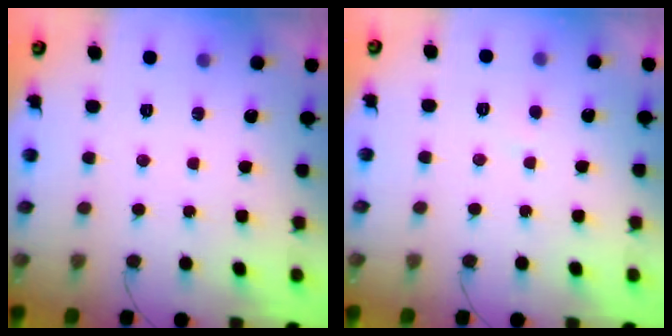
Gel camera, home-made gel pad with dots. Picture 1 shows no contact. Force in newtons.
{"total": 2.2, "press": 2.2, "slide": 0.3}